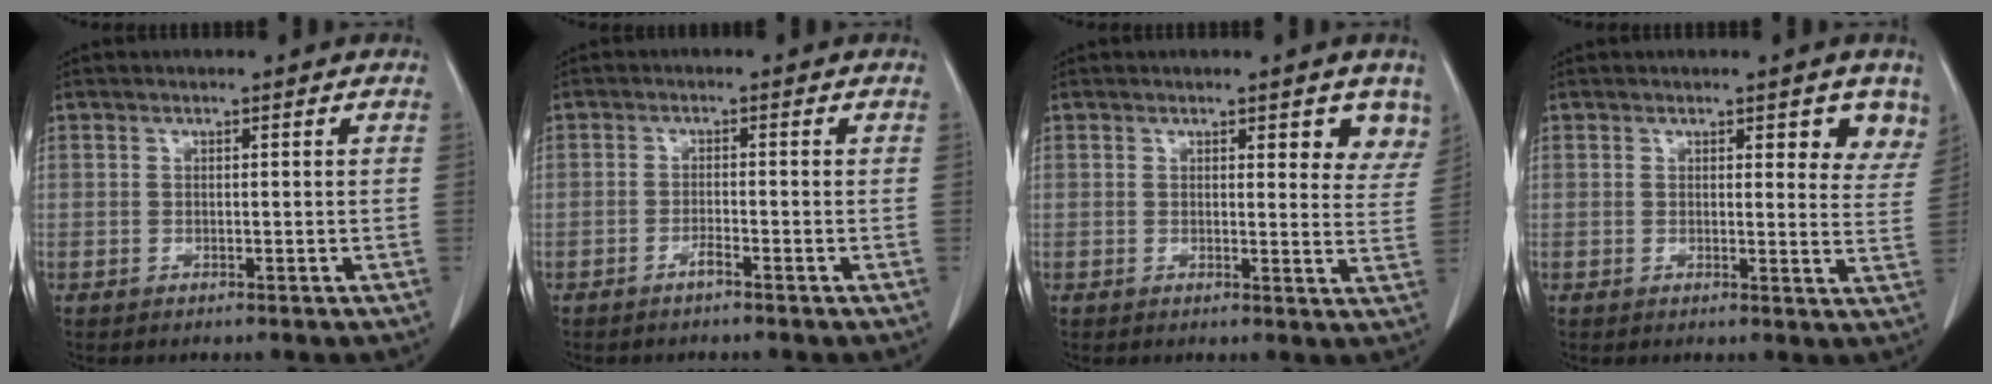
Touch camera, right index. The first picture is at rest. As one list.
[{"total": 1.5, "force": [-1.2, -0.1, 1.0], "torque": [-0.019, 0.001, -0.023]}, {"total": 5.4, "force": [3.9, 1.8, 3.2], "torque": [-0.019, -0.015, 0.033]}, {"total": 5.6, "force": [4.0, 1.9, 3.4], "torque": [-0.021, -0.015, 0.033]}]